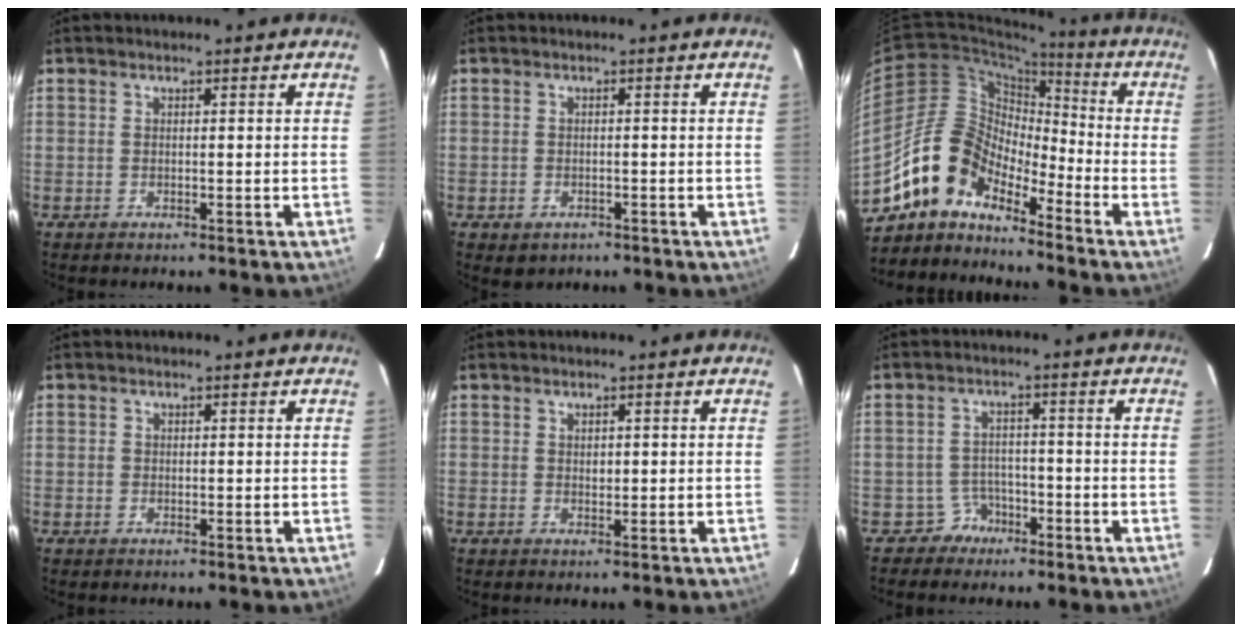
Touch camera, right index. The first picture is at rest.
{"total": 2.7, "force": [-1.2, 2.1, 1.0], "torque": [-0.024, -0.001, -0.009]}
{"total": 11.7, "force": [-9.8, 5.1, 3.9], "torque": [-0.069, 0.029, -0.196]}
{"total": 0.6, "force": [-0.1, 0.6, 0.1], "torque": [0.000, 0.000, -0.002]}
{"total": 1.1, "force": [0.3, 0.8, 0.6], "torque": [-0.006, 0.003, 0.008]}
{"total": 3.9, "force": [-2.7, 2.7, -0.6], "torque": [0.006, 0.018, -0.046]}